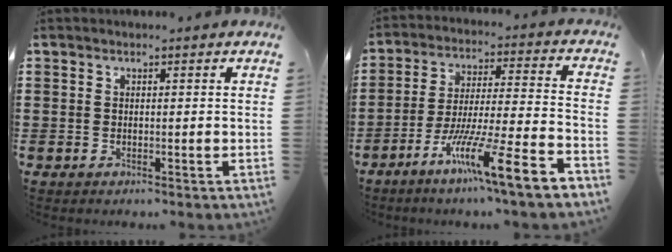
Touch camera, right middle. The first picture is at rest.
{"total": 11.8, "force": [-8.0, -0.2, 8.6], "torque": [-0.151, -0.002, -0.154]}